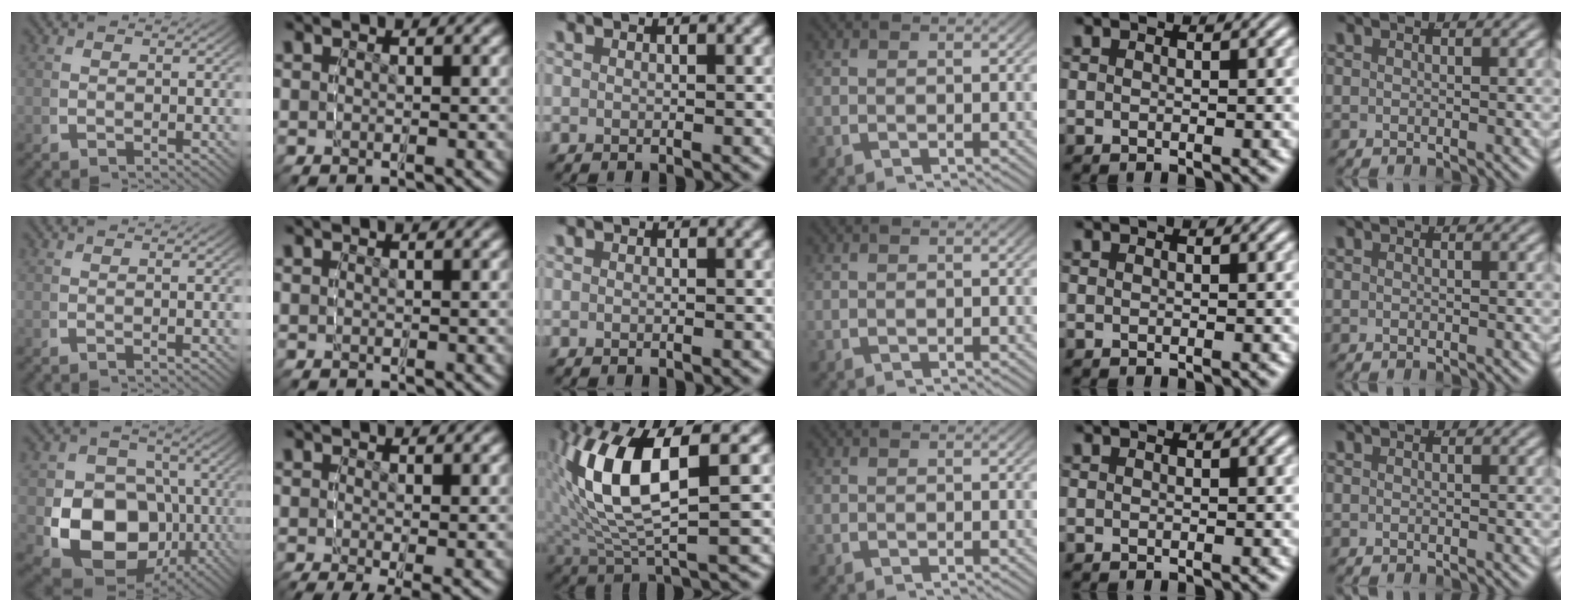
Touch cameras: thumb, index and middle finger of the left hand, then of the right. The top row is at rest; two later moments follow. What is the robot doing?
{"motion": "grasp_and_lifting", "object": "sponge"}